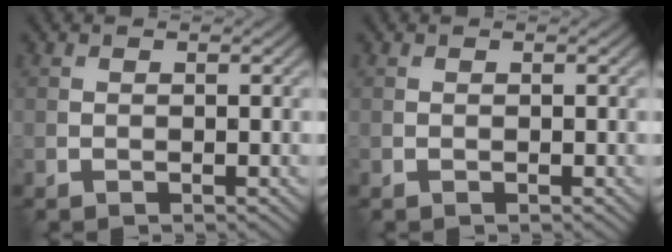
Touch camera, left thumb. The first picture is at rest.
{"total": 0.0}